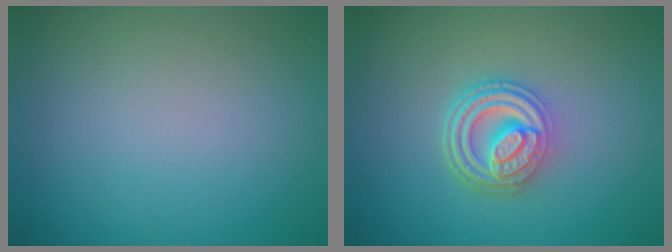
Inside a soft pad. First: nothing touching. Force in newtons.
{"total": 4.8, "press": 3.6, "slide": 3.1}